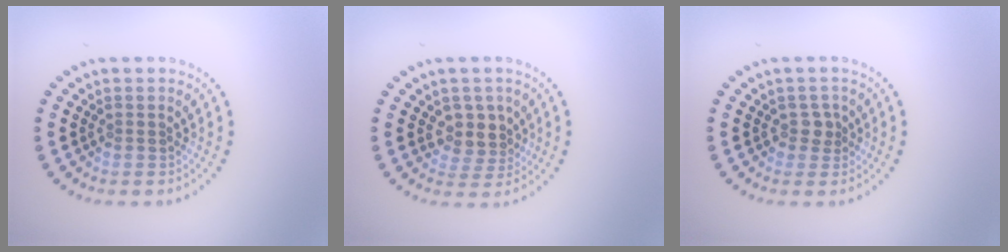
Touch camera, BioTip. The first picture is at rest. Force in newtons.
{"total": 2.8, "press": 2.4, "slide": 1.6}
{"total": 1.3, "press": 1.1, "slide": 0.8}